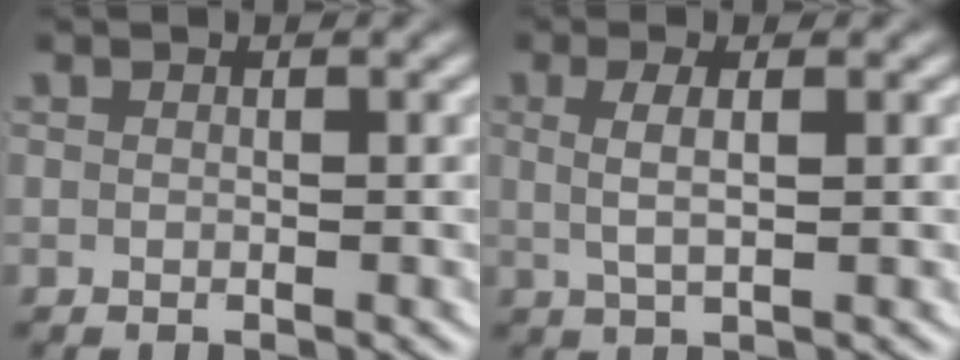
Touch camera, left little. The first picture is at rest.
{"total": 2.6, "force": [0.6, 0.5, 2.4], "torque": [-0.046, 0.001, 0.017]}